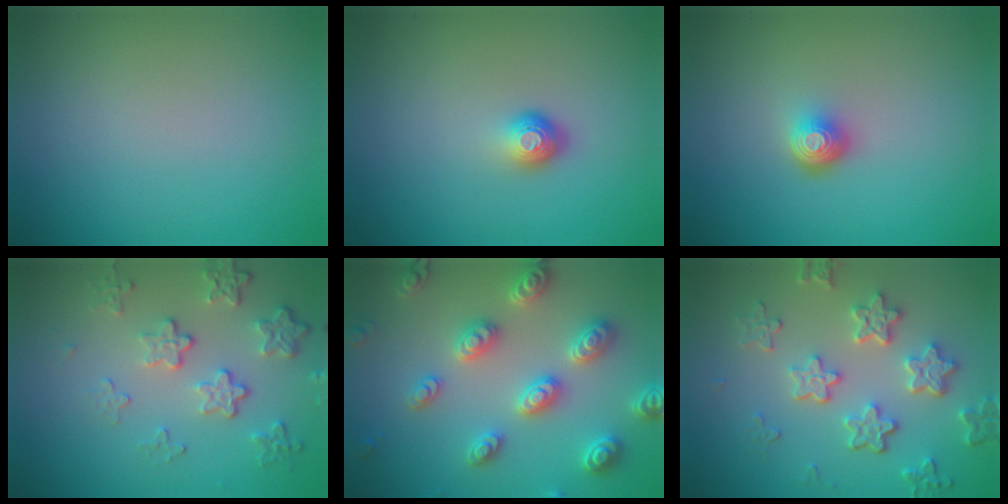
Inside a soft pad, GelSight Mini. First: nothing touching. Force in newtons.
{"total": 1.7, "press": 1.2, "slide": 1.3}
{"total": 2.2, "press": 1.4, "slide": 1.7}
{"total": 4.2, "press": 3.1, "slide": 2.8}
{"total": 5.3, "press": 5.1, "slide": 1.2}
{"total": 5.0, "press": 4.2, "slide": 2.7}